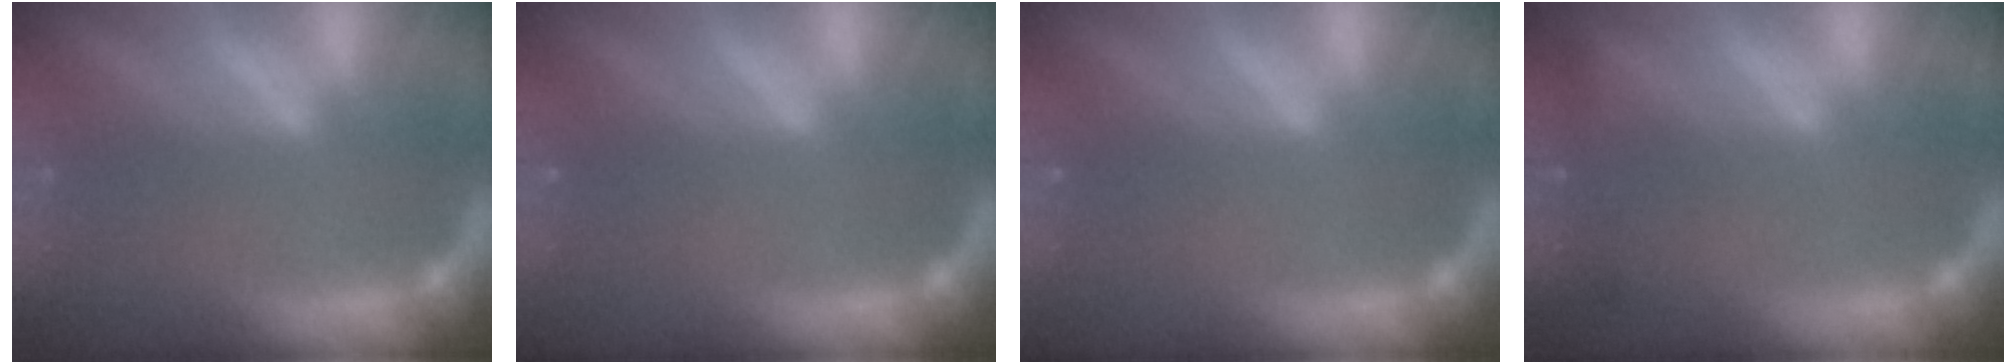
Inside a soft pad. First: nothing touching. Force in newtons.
{"total": 0.0}
{"total": 0.0}
{"total": 1.9}